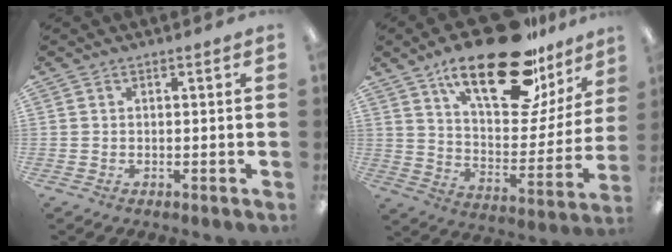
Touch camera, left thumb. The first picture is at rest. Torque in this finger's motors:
{"motor_torque": [0.71, 0.70, 1.50, -1.28, 0.53]}